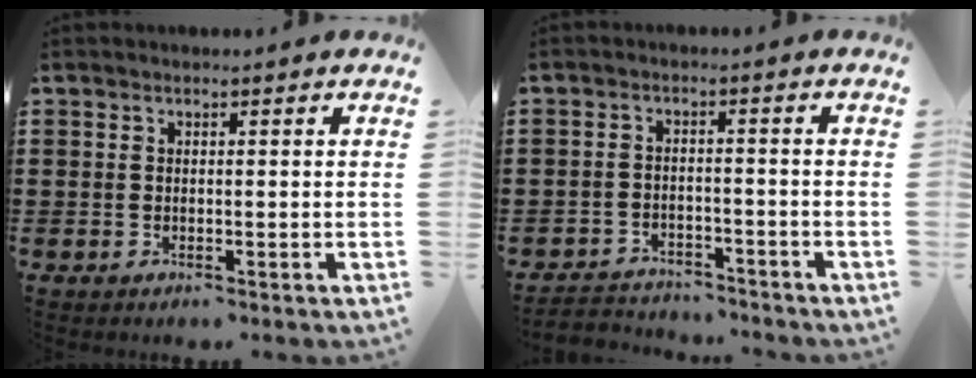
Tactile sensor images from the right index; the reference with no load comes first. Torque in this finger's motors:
{"motor_torque": [0.46, 1.37, -1.05, -0.21]}